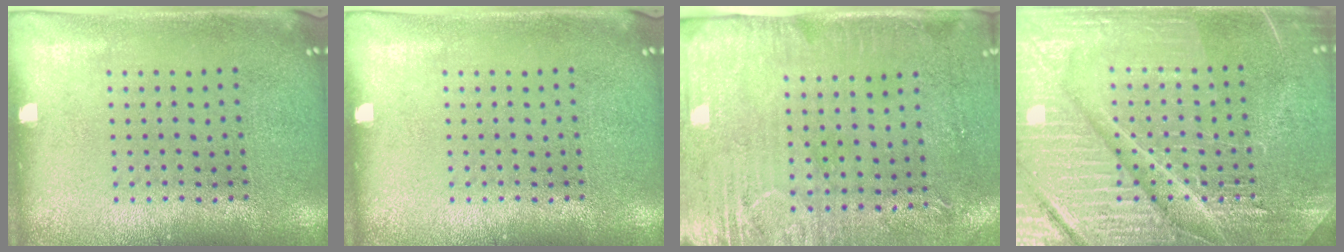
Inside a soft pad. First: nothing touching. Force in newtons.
{"total": 0.0}
{"total": 3.0, "press": 2.4, "slide": 1.7}
{"total": 7.4, "press": 7.3, "slide": 1.0}